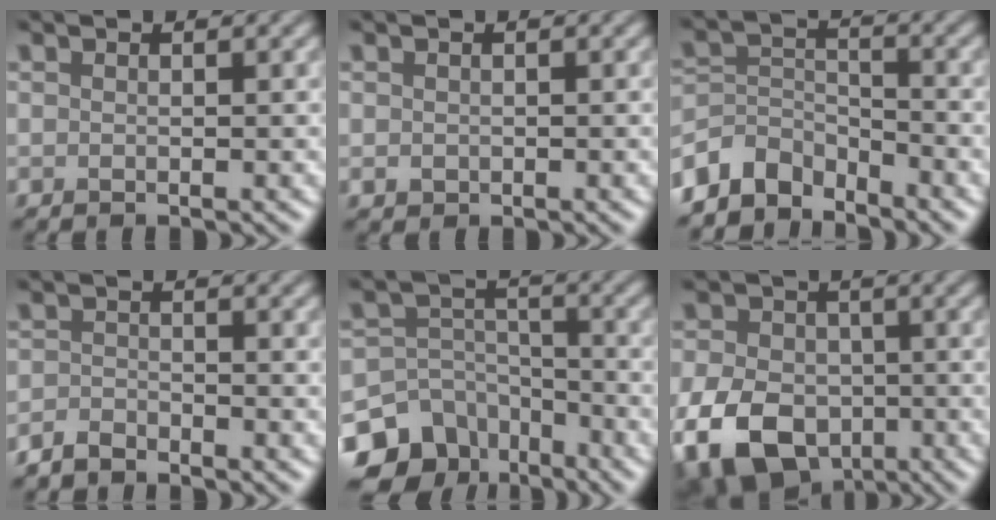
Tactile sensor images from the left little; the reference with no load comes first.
{"total": 0.7, "force": [0.0, 0.7, 0.3], "torque": [-0.002, -0.003, 0.000]}
{"total": 4.7, "force": [-4.1, 2.1, 1.0], "torque": [-0.011, -0.002, -0.087]}
{"total": 1.8, "force": [-1.7, 0.5, 0.3], "torque": [-0.005, 0.001, -0.038]}
{"total": 11.5, "force": [-7.6, 8.0, 3.1], "torque": [-0.063, -0.021, -0.129]}
{"total": 11.9, "force": [-5.0, 8.3, 6.9], "torque": [-0.134, -0.027, -0.099]}